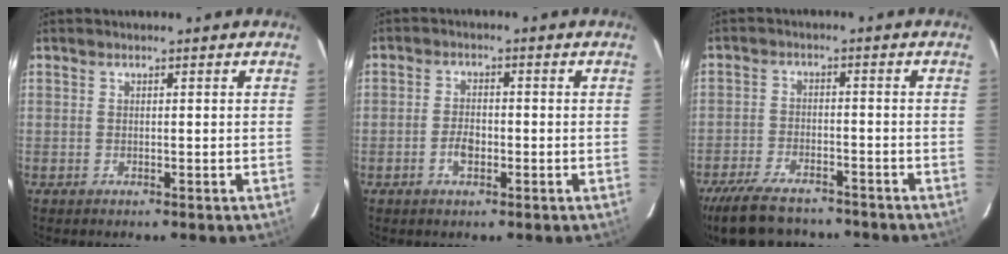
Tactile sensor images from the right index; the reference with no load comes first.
{"total": 3.5, "force": [-1.3, 2.0, 2.6], "torque": [-0.053, 0.003, -0.022]}
{"total": 14.4, "force": [-11.8, 5.4, 6.3], "torque": [-0.154, -0.015, -0.192]}